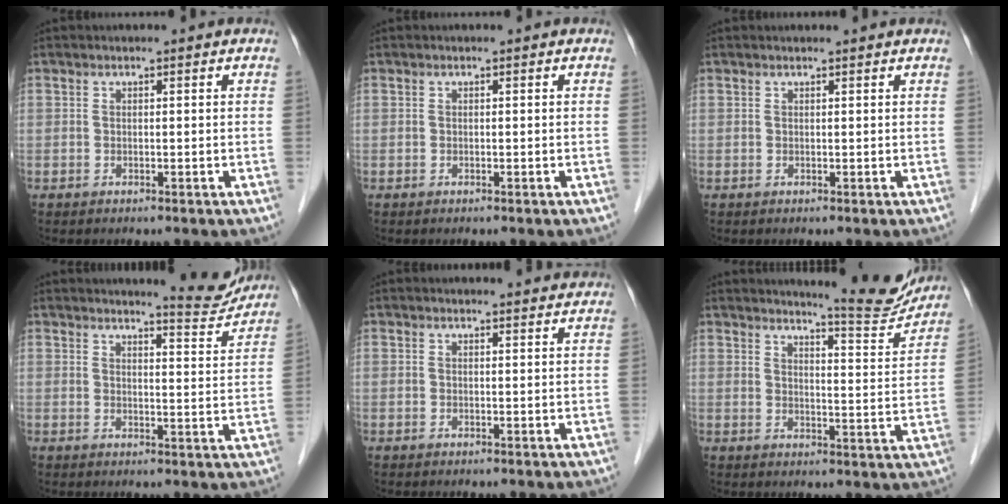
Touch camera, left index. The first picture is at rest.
{"total": 0.0}
{"total": 1.6, "force": [1.6, 0.0, 0.3], "torque": [-0.009, 0.006, 0.019]}
{"total": 6.2, "force": [6.1, 0.1, 0.8], "torque": [-0.018, -0.029, 0.071]}
{"total": 3.8, "force": [3.8, 0.4, 0.6], "torque": [-0.013, 0.005, 0.037]}
{"total": 10.5, "force": [10.4, -0.1, 2.0], "torque": [-0.028, -0.038, 0.128]}